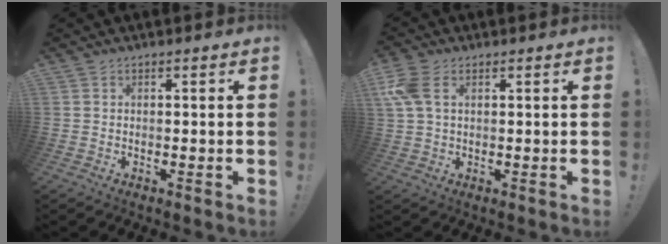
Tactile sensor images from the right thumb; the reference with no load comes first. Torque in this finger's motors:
{"motor_torque": [0.15, 0.15, 0.34, 0.40, 0.24]}